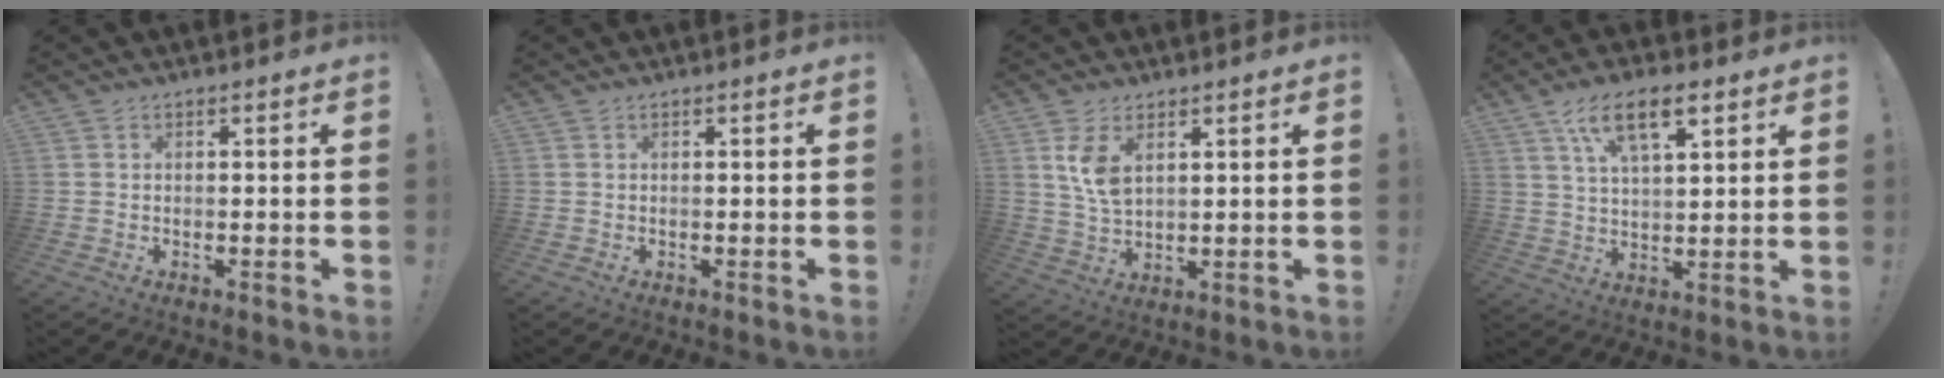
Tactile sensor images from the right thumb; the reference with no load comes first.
{"total": 0.0}
{"total": 7.3, "force": [3.5, 3.8, 5.2], "torque": [-0.096, -0.020, 0.059]}
{"total": 10.7, "force": [5.9, 4.2, 7.9], "torque": [-0.130, -0.014, 0.104]}